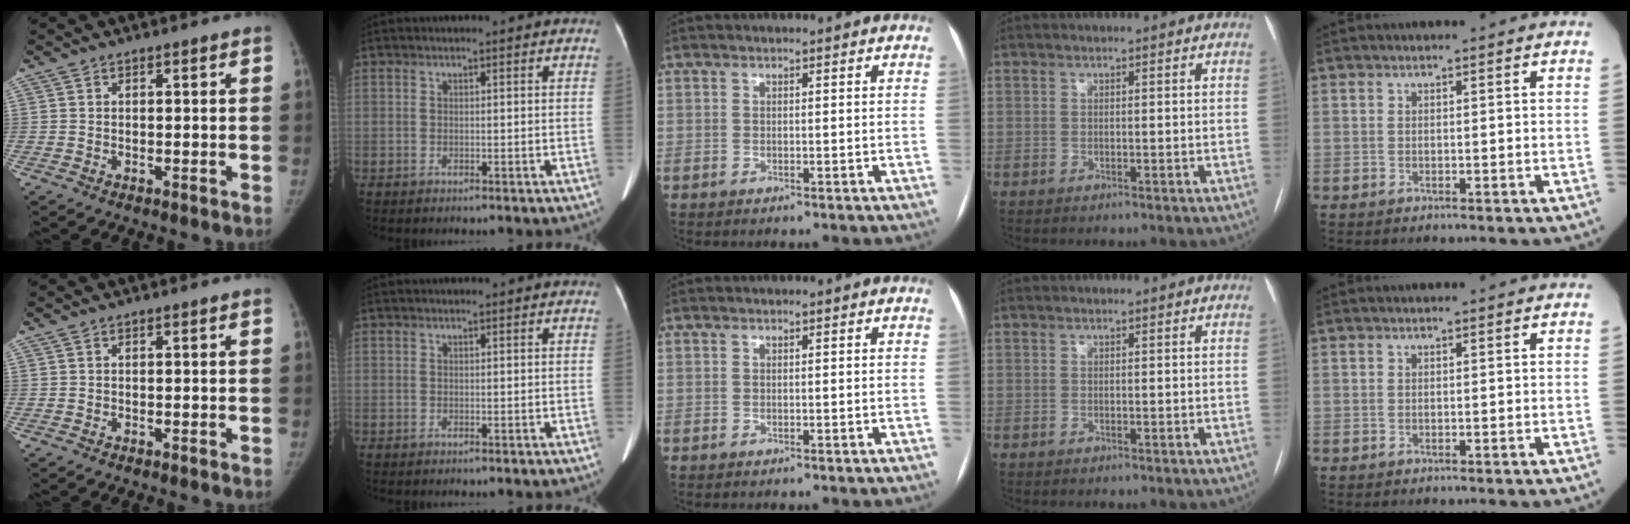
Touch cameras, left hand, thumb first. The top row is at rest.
{}